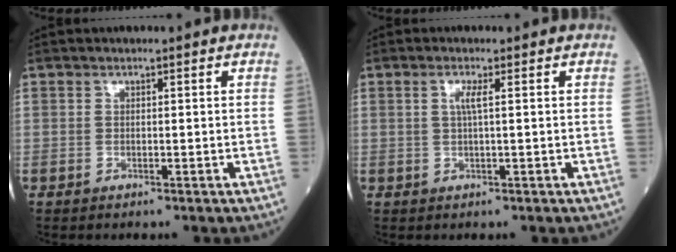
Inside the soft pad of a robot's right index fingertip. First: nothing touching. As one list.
[{"total": 1.8, "force": [0.4, -0.2, 1.7], "torque": [-0.039, 0.001, 0.006]}]